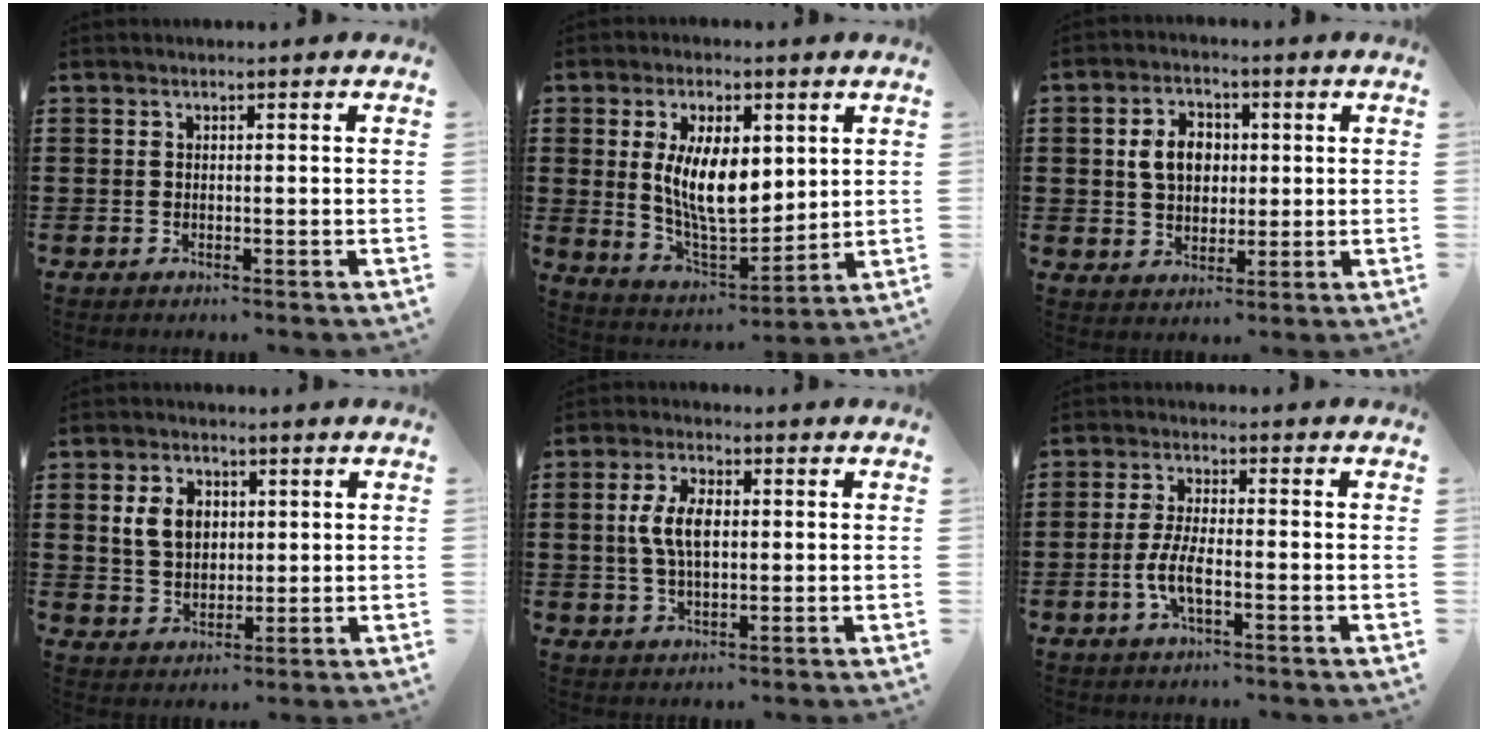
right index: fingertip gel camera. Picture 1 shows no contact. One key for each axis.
{"total": 10.8, "fx": 2.1, "fy": 5.2, "fz": 9.2, "tx": -0.177, "ty": 0.000, "tz": 0.034}
{"total": 6.1, "fx": 0.9, "fy": 4.6, "fz": 3.8, "tx": -0.089, "ty": 0.010, "tz": 0.009}
{"total": 5.5, "fx": 1.3, "fy": 4.1, "fz": 3.3, "tx": -0.086, "ty": 0.011, "tz": 0.020}
{"total": 6.3, "fx": 0.6, "fy": 3.0, "fz": 5.5, "tx": -0.125, "ty": 0.008, "tz": 0.004}
{"total": 4.9, "fx": -1.7, "fy": 1.3, "fz": 4.4, "tx": -0.103, "ty": -0.007, "tz": -0.038}